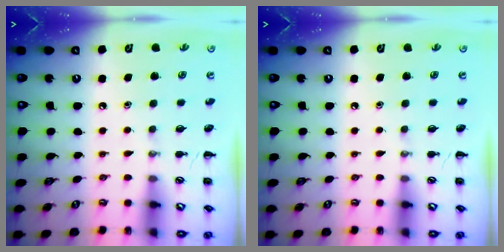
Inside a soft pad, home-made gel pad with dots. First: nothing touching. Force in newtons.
{"total": 0.0}